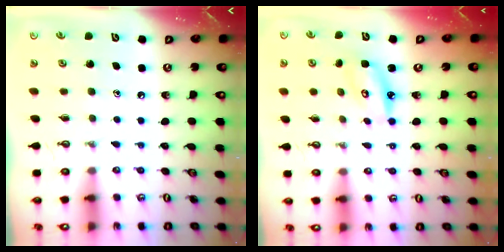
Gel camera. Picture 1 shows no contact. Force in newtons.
{"total": 5.8, "press": 5.8, "slide": 0.4}